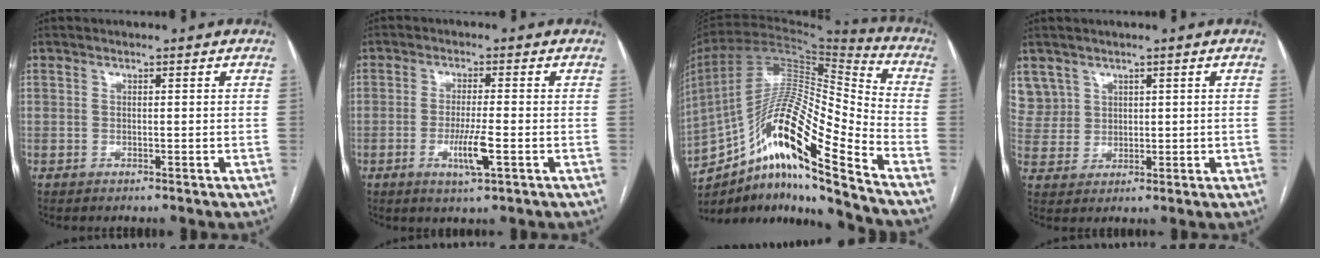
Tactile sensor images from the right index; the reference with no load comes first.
{"total": 5.2, "force": [-1.7, 0.2, 4.9], "torque": [-0.096, -0.010, -0.029]}
{"total": 21.1, "force": [-13.5, 1.4, 16.1], "torque": [-0.307, 0.010, -0.245]}
{"total": 6.0, "force": [3.4, 5.0, 0.0], "torque": [0.002, 0.014, 0.078]}